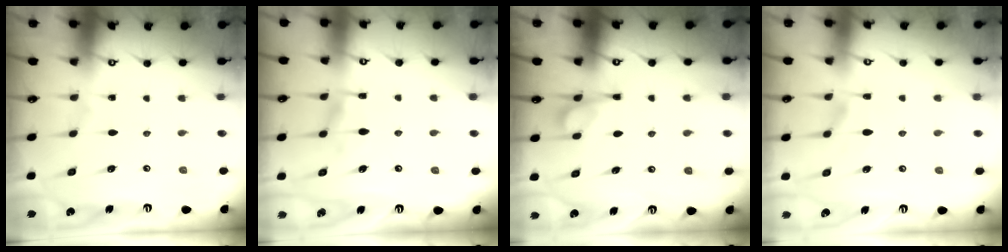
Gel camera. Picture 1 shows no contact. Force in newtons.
{"total": 5.9, "press": 5.9, "slide": 0.7}
{"total": 5.5, "press": 5.5, "slide": 0.6}
{"total": 1.4, "press": 0.7, "slide": 1.2}